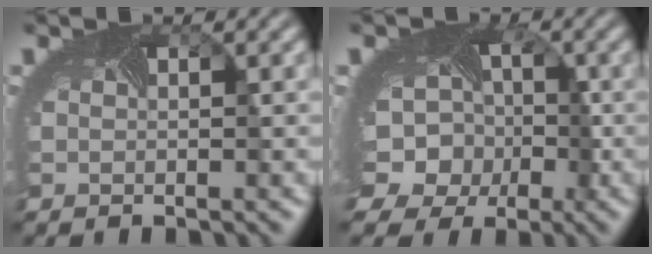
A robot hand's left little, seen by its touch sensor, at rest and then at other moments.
{"total": 12.9, "force": [-2.5, 11.2, 5.9], "torque": [-0.115, -0.016, -0.060]}